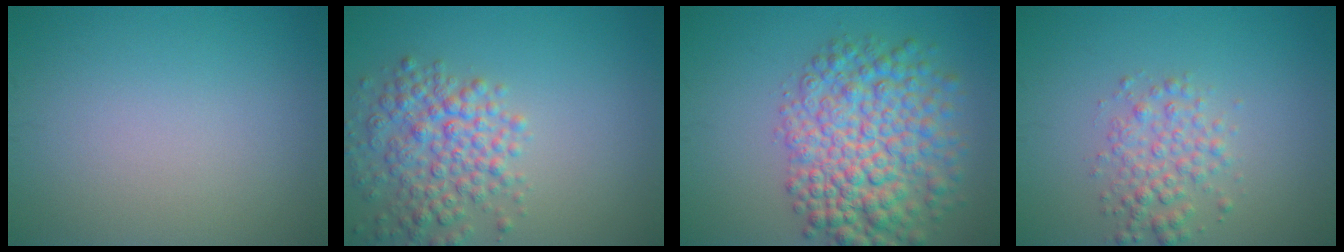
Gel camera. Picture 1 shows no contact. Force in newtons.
{"total": 5.0, "press": 5.0, "slide": 0.2}
{"total": 8.9, "press": 8.9, "slide": 0.2}
{"total": 2.9, "press": 2.9, "slide": 0.0}